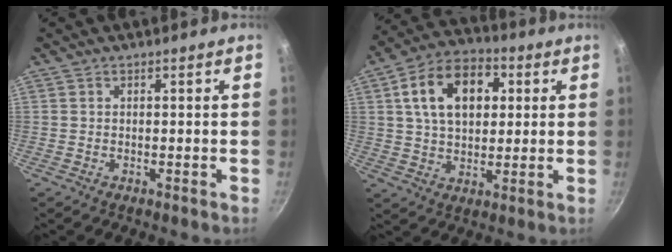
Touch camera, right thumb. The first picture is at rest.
{"total": 15.2, "force": [3.8, 10.1, 10.7], "torque": [-0.150, 0.014, 0.053]}